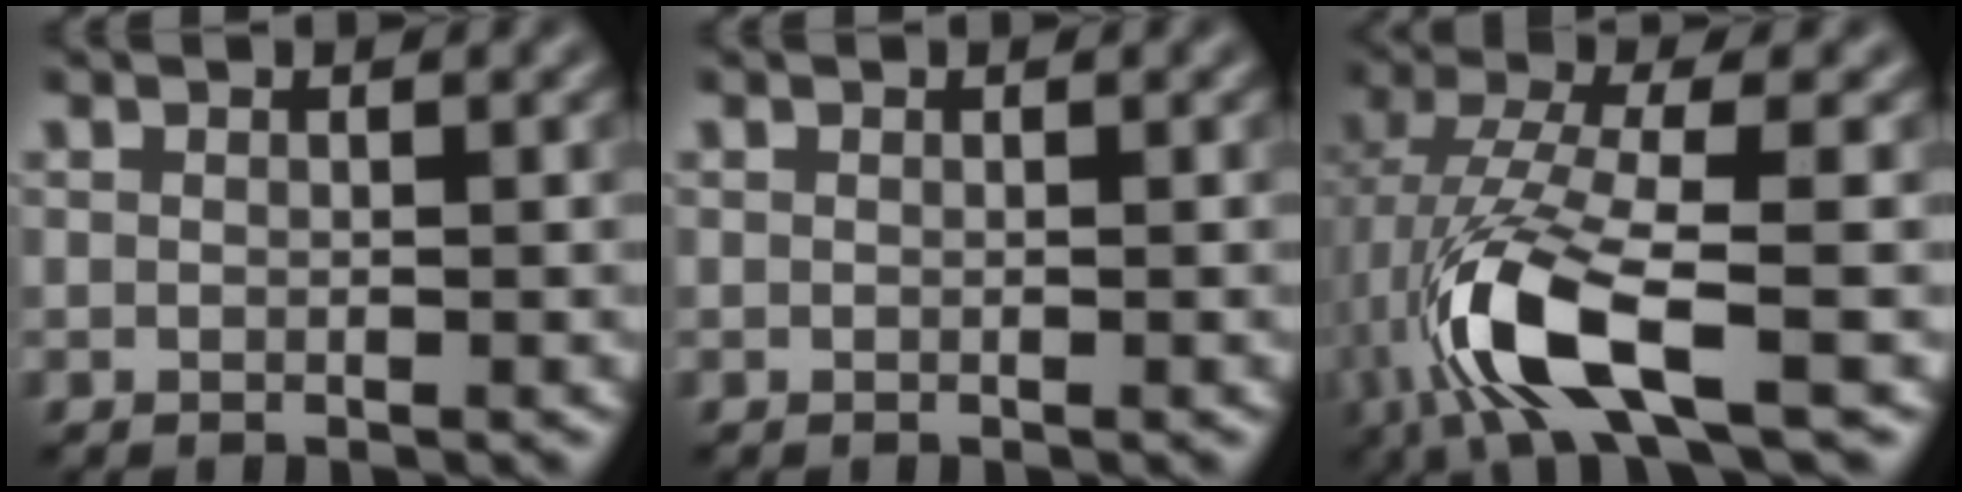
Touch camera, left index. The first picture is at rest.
{"total": 0.0}
{"total": 8.3, "force": [-3.1, 2.4, 7.3], "torque": [-0.164, 0.002, -0.066]}